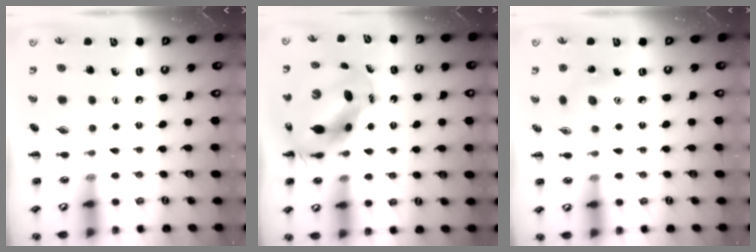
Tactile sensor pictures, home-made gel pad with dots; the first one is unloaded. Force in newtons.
{"total": 10.2, "press": 9.9, "slide": 2.4}
{"total": 4.3, "press": 4.2, "slide": 1.1}